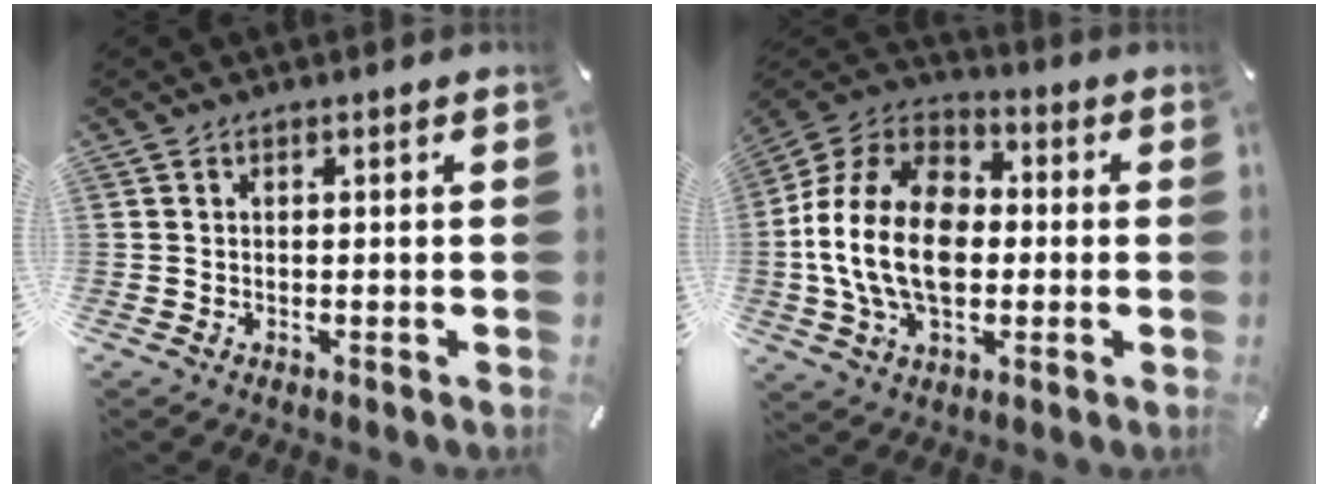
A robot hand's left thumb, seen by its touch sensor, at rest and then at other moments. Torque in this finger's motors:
{"motor_torque": [1.21, 2.89, 1.67, -0.78, 0.38]}